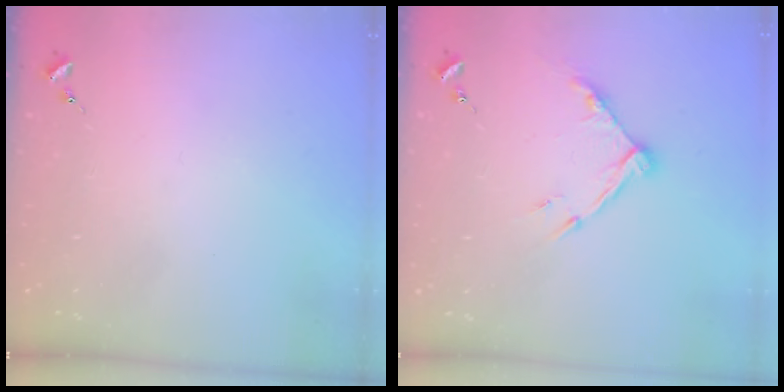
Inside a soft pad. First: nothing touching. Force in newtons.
{"total": 10.4, "press": 10.4, "slide": 0.8}